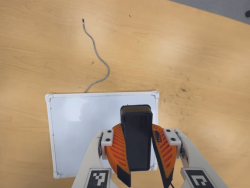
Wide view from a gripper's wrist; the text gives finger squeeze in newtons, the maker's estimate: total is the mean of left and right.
{"total": 11.0, "left": 10.4, "right": 11.5}